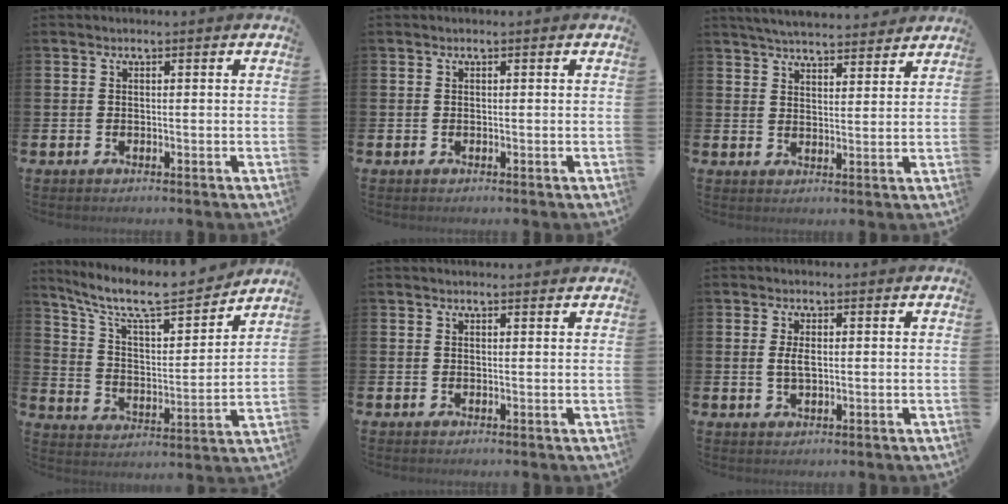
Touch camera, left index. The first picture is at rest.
{"total": 0.0}
{"total": 4.9, "force": [4.8, 0.5, 0.6], "torque": [-0.024, -0.026, 0.085]}
{"total": 10.1, "force": [8.8, 2.2, 4.5], "torque": [-0.116, -0.059, 0.147]}
{"total": 0.7, "force": [0.7, 0.1, 0.2], "torque": [0.006, -0.002, 0.010]}
{"total": 2.4, "force": [0.3, 1.1, 2.2], "torque": [-0.041, 0.004, 0.002]}